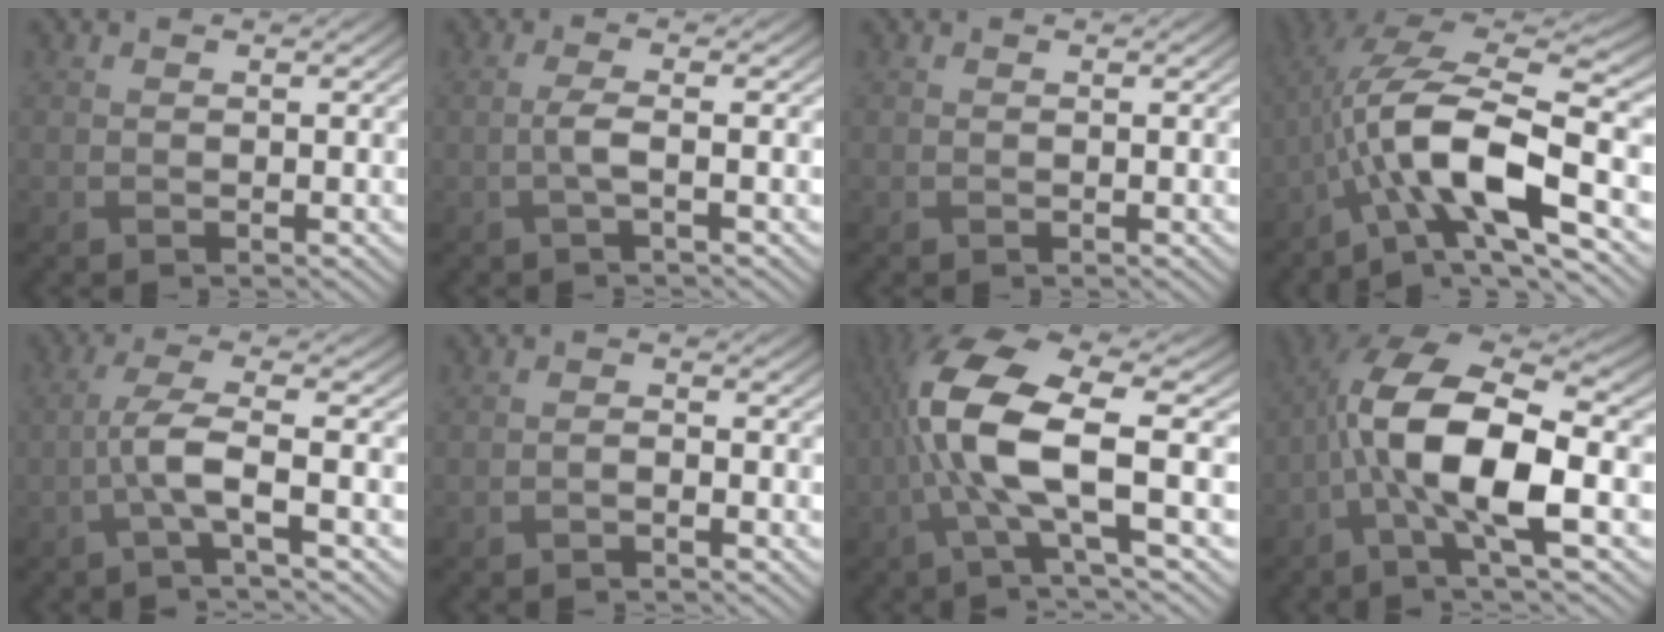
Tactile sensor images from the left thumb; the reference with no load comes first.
{"total": 2.2, "force": [-0.4, 0.2, 2.2], "torque": [-0.049, 0.008, -0.016]}
{"total": 0.0}
{"total": 14.2, "force": [-4.3, 4.8, 12.7], "torque": [-0.241, 0.009, -0.080]}
{"total": 5.1, "force": [-1.7, 0.7, 4.8], "torque": [-0.103, 0.016, -0.049]}
{"total": 1.1, "force": [-0.9, 0.2, 0.6], "torque": [-0.013, 0.003, -0.019]}
{"total": 10.3, "force": [-1.0, 2.8, 9.8], "torque": [-0.216, 0.016, -0.021]}
{"total": 11.7, "force": [-2.4, 4.1, 10.6], "torque": [-0.215, 0.008, -0.052]}